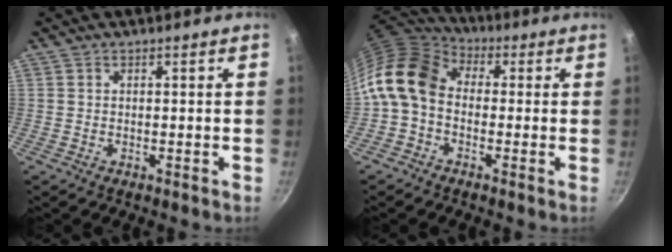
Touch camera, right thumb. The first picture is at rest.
{"total": 13.0, "force": [-0.9, 9.7, 8.7], "torque": [-0.157, 0.038, -0.041]}